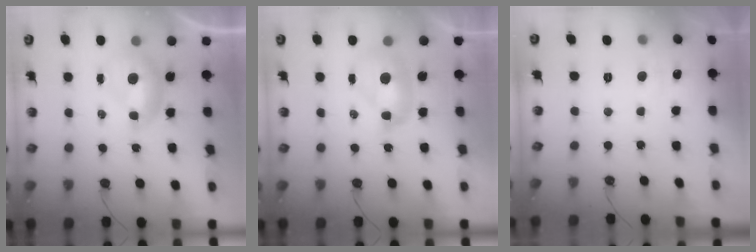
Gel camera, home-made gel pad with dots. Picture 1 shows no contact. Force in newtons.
{"total": 2.3, "press": 2.3, "slide": 0.3}
{"total": 1.9, "press": 1.9, "slide": 0.5}